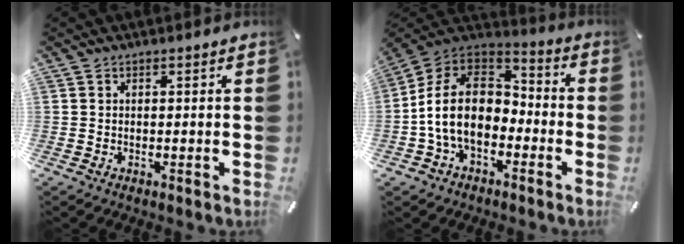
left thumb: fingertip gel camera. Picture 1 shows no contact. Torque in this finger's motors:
{"motor_torque": [2.34, 2.66, 1.58, -0.17, 0.53]}